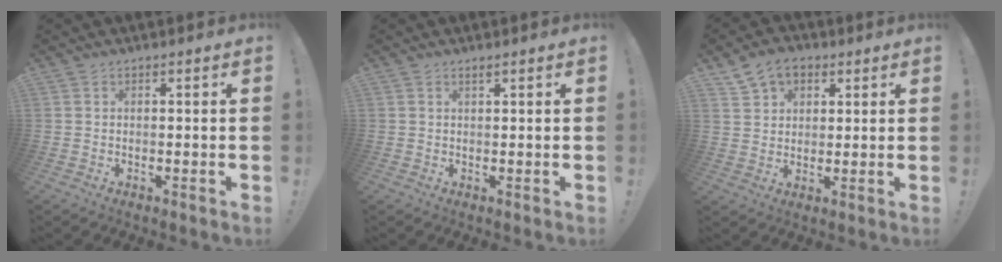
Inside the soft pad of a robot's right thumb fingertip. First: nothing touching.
{"total": 0.7, "force": [0.6, 0.0, 0.4], "torque": [-0.008, 0.000, 0.012]}
{"total": 8.3, "force": [4.6, 5.9, 3.4], "torque": [-0.052, -0.016, 0.090]}